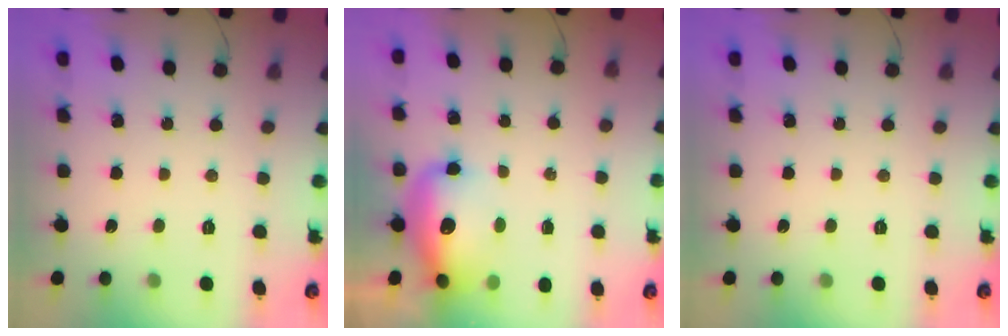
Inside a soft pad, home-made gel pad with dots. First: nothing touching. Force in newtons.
{"total": 13.9, "press": 13.5, "slide": 3.5}
{"total": 0.0}